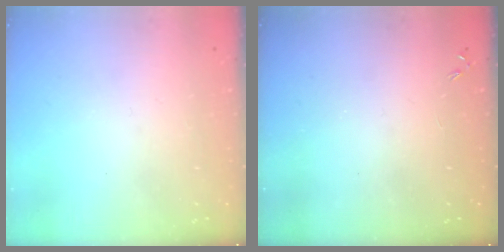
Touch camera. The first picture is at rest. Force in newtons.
{"total": 0.0}